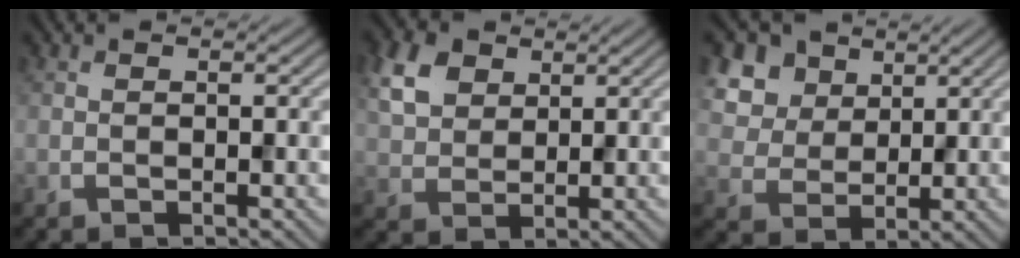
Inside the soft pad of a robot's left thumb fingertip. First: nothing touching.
{"total": 5.9, "force": [2.7, 4.1, 3.2], "torque": [-0.087, 0.009, 0.055]}
{"total": 8.6, "force": [4.3, 6.3, 3.9], "torque": [-0.150, 0.004, 0.094]}